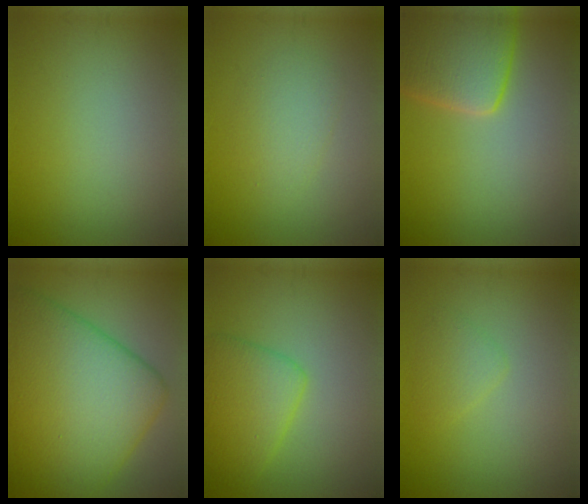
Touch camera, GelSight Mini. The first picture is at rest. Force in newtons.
{"total": 2.2, "press": 2.2, "slide": 0.1}
{"total": 6.9, "press": 6.9, "slide": 0.3}
{"total": 14.2, "press": 14.2, "slide": 0.2}
{"total": 4.5, "press": 4.5, "slide": 0.2}
{"total": 1.7, "press": 1.7, "slide": 0.1}